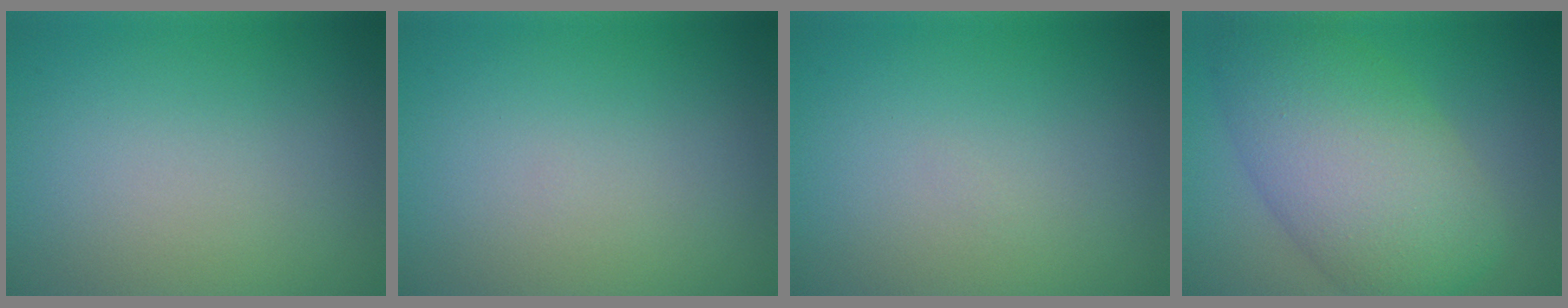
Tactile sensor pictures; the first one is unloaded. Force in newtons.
{"total": 0.0}
{"total": 0.0}
{"total": 9.6, "press": 9.6, "slide": 0.2}